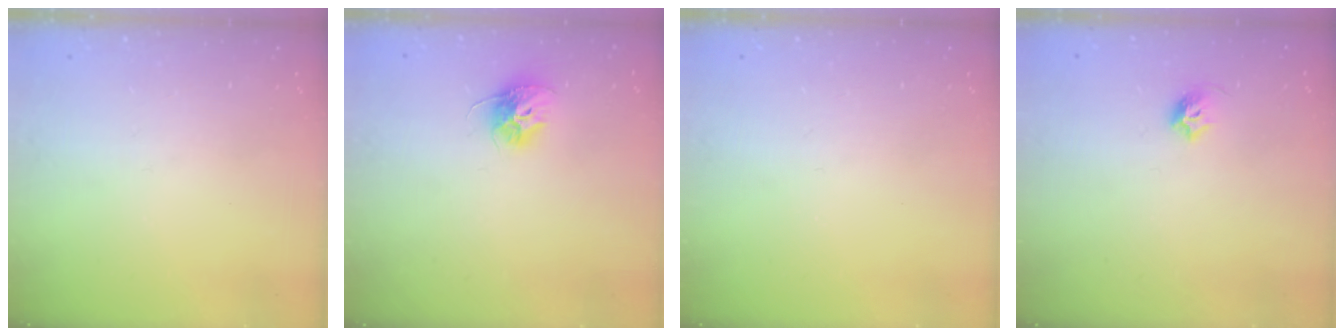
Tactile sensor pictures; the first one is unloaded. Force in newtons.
{"total": 9.8, "press": 9.8, "slide": 0.3}
{"total": 0.0}
{"total": 5.7, "press": 5.6, "slide": 1.0}